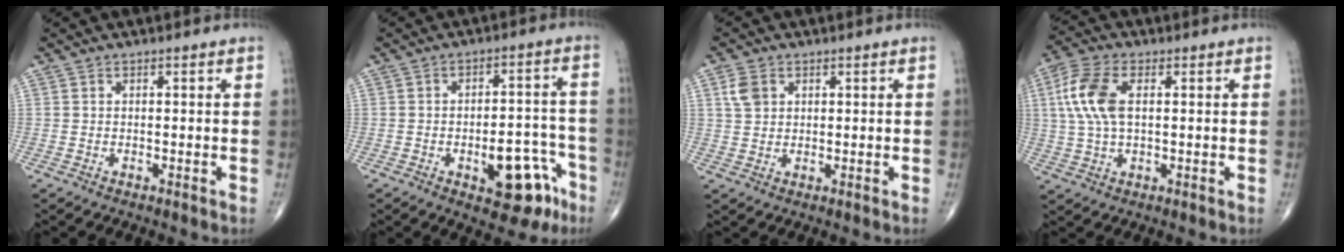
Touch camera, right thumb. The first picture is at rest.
{"total": 12.4, "force": [-5.7, 5.8, 9.3], "torque": [-0.090, 0.046, -0.067]}
{"total": 3.9, "force": [1.5, 2.9, 2.1], "torque": [-0.034, 0.000, 0.033]}
{"total": 10.0, "force": [1.9, 5.2, 8.3], "torque": [-0.193, 0.011, 0.036]}